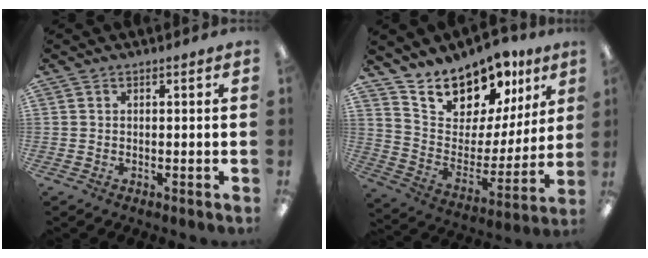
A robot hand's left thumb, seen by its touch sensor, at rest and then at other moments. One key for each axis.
{"total": 14.1, "fx": 13.0, "fy": 5.5, "fz": 1.0, "tx": -0.042, "ty": -0.124, "tz": 0.235}